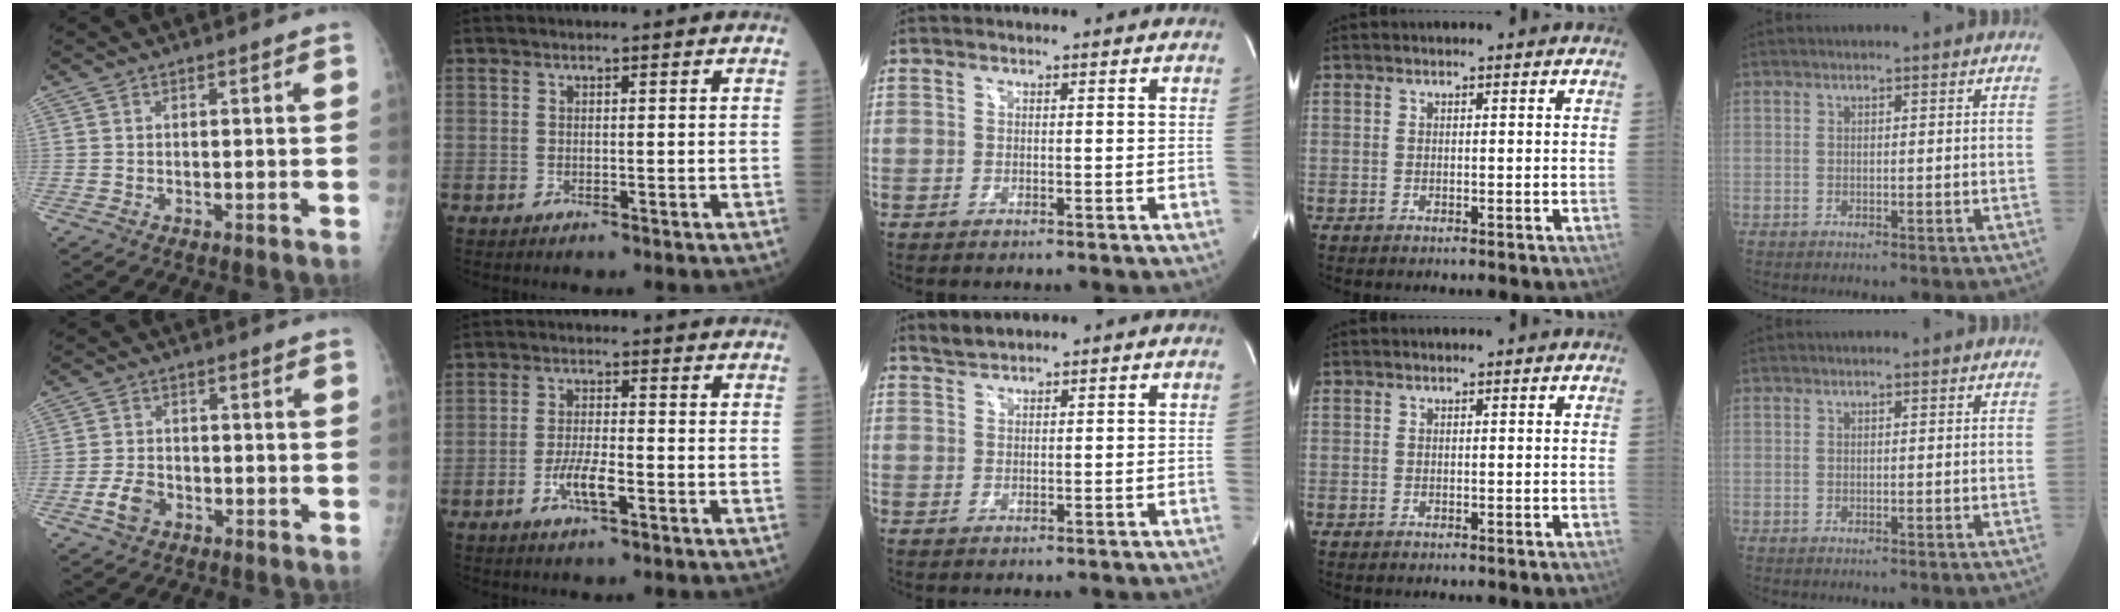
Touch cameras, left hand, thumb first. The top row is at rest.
{"thumb": {"total": 4.3, "force": [-2.4, 2.9, 2.1], "torque": [-0.037, 0.016, -0.043]}, "index": {"total": 4.7, "force": [-2.1, 0.9, 4.1], "torque": [-0.081, 0.000, -0.040]}, "middle": {"total": 1.6, "force": [1.6, 0.1, 0.1], "torque": [-0.007, 0.006, 0.036]}}